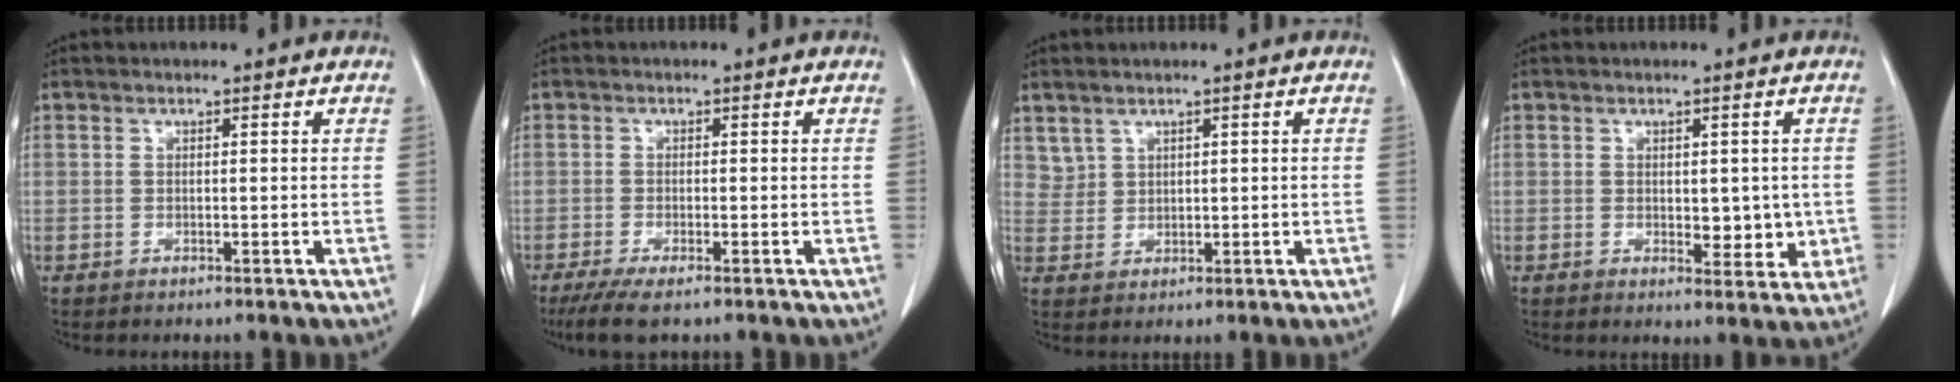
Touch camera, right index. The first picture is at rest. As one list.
[{"total": 4.6, "force": [-3.1, 0.7, 3.3], "torque": [-0.059, -0.013, -0.053]}, {"total": 2.5, "force": [1.9, 1.6, 0.1], "torque": [0.008, 0.002, 0.041]}, {"total": 4.5, "force": [-0.1, 2.5, 3.7], "torque": [-0.037, -0.007, 0.007]}]